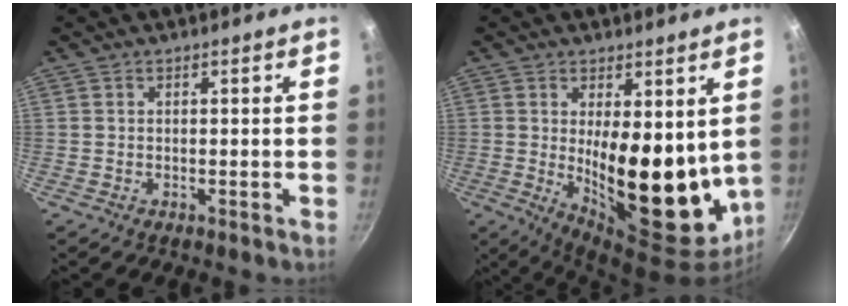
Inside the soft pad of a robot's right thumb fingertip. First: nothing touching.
{"total": 18.2, "force": [1.6, 7.9, 16.3], "torque": [-0.204, -0.049, 0.042]}